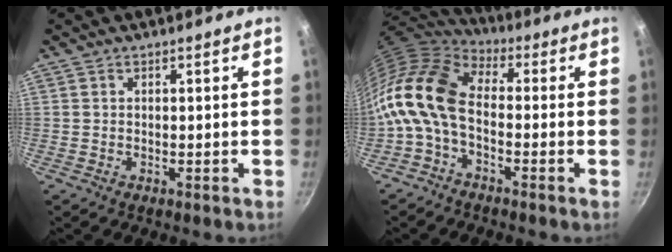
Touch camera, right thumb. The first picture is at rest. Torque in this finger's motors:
{"motor_torque": [1.71, 3.29, 1.36, -1.41, 0.66]}